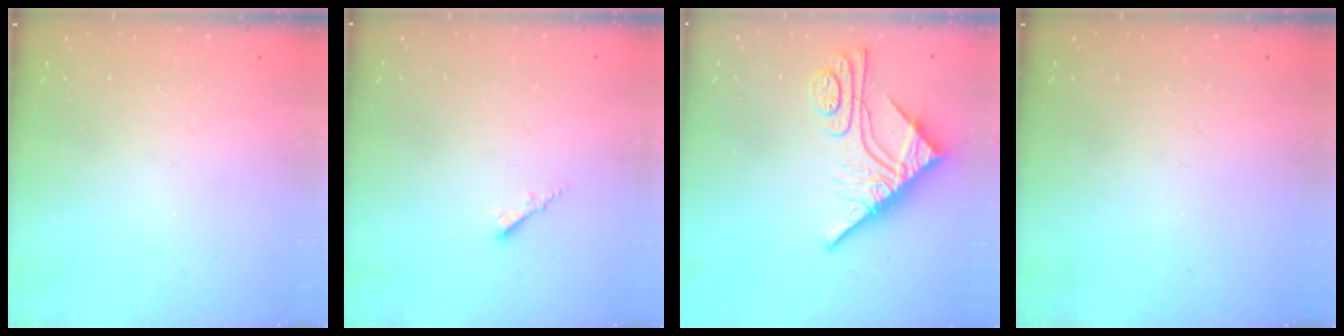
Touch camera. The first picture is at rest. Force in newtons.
{"total": 1.8, "press": 1.7, "slide": 0.5}
{"total": 11.6, "press": 11.5, "slide": 1.0}
{"total": 0.0}